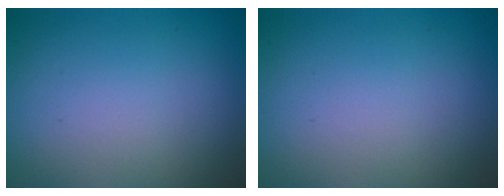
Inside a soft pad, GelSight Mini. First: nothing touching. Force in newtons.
{"total": 0.0}